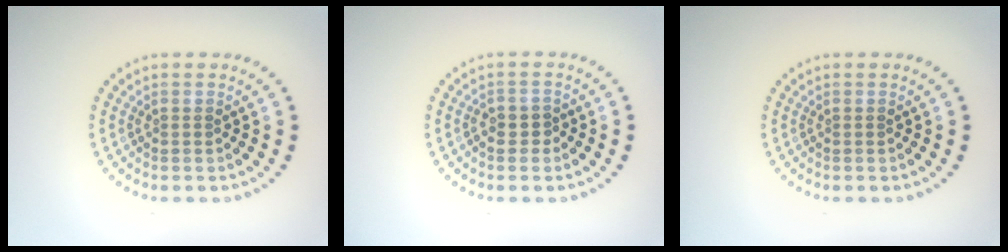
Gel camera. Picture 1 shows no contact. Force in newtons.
{"total": 1.4, "press": 1.2, "slide": 0.6}
{"total": 0.0}